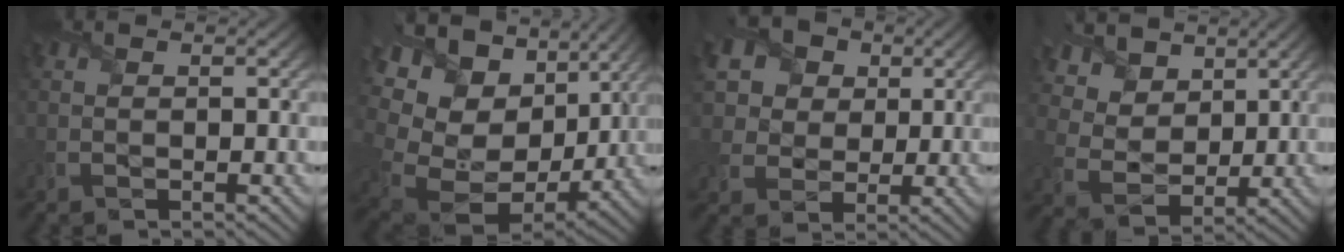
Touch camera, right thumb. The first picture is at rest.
{"total": 18.0, "force": [3.6, 13.5, 11.3], "torque": [-0.279, -0.026, 0.113]}
{"total": 14.2, "force": [6.6, 11.2, 5.7], "torque": [-0.201, 0.028, 0.142]}
{"total": 9.0, "force": [5.5, 6.0, 3.9], "torque": [-0.124, 0.000, 0.102]}